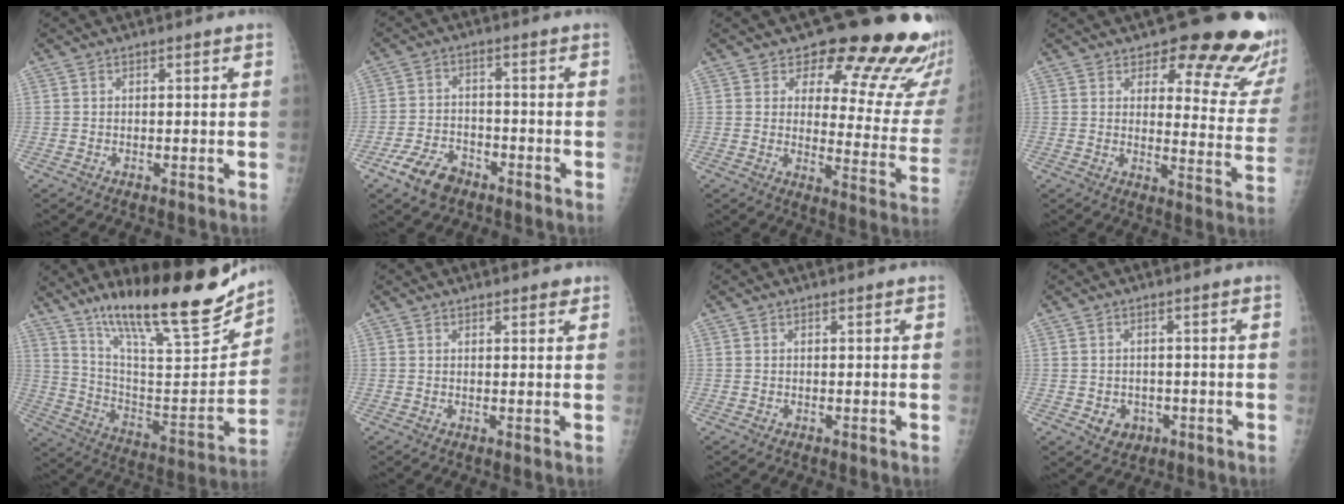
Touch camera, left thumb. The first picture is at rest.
{"total": 7.0, "force": [-4.5, 4.2, 3.3], "torque": [-0.059, 0.021, -0.081]}
{"total": 19.3, "force": [15.4, 7.0, 9.3], "torque": [-0.060, -0.121, 0.174]}
{"total": 18.1, "force": [14.7, 5.6, 8.8], "torque": [-0.056, -0.117, 0.165]}
{"total": 25.0, "force": [18.9, 5.1, 15.6], "torque": [-0.218, -0.095, 0.313]}
{"total": 1.7, "force": [1.3, 0.7, 0.7], "torque": [0.002, -0.007, 0.013]}
{"total": 0.0}
{"total": 3.4, "force": [-1.0, 3.0, 1.3], "torque": [-0.005, 0.002, -0.003]}